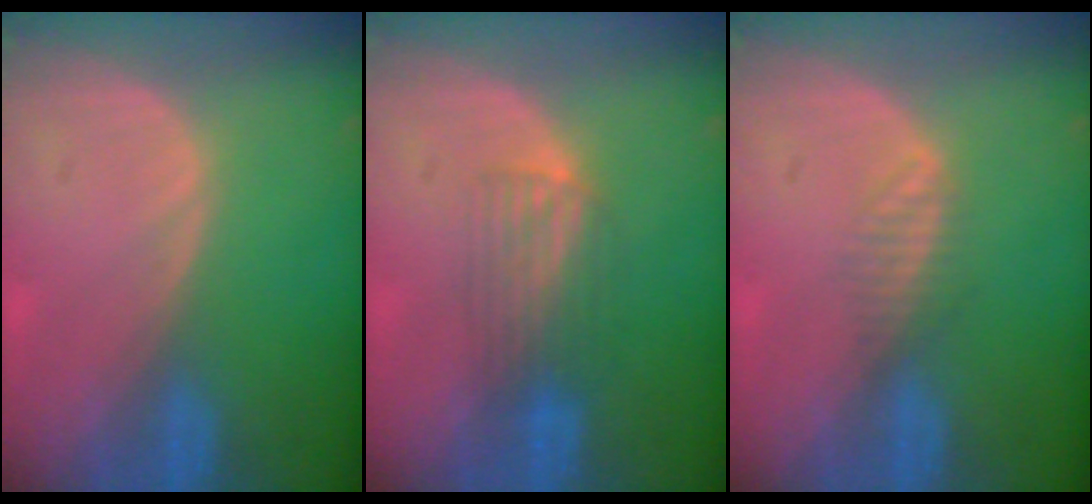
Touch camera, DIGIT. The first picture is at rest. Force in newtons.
{"total": 4.0, "press": 3.8, "slide": 1.1}
{"total": 2.0, "press": 1.8, "slide": 0.8}